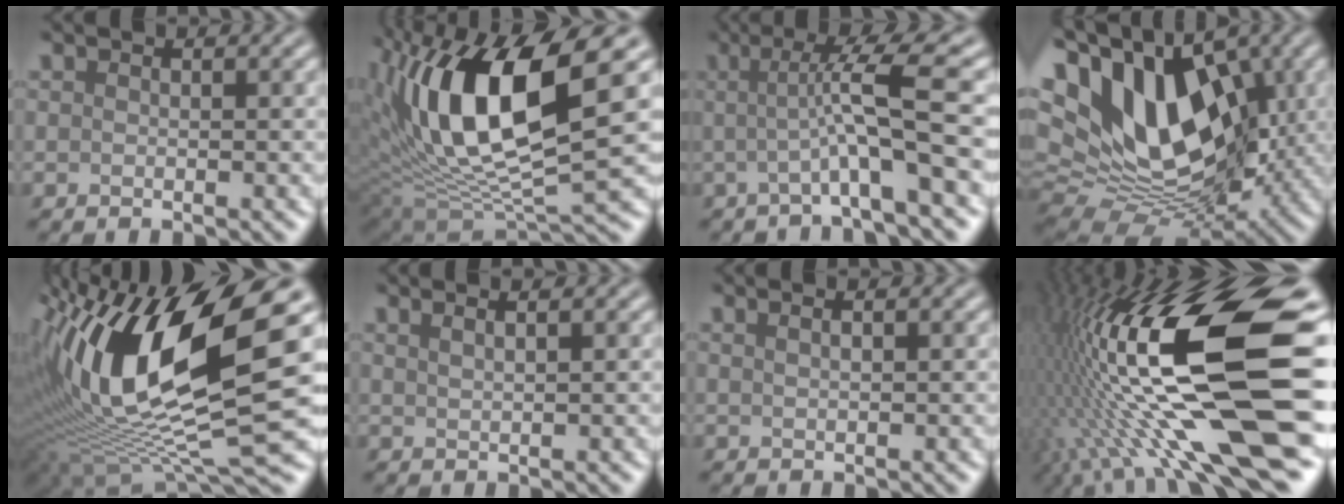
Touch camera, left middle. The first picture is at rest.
{"total": 12.7, "force": [2.5, 5.0, 11.4], "torque": [-0.218, -0.001, 0.053]}
{"total": 6.2, "force": [-0.8, 0.5, 6.2], "torque": [-0.106, 0.005, -0.014]}
{"total": 16.1, "force": [3.9, 9.5, 12.3], "torque": [-0.204, 0.017, 0.069]}
{"total": 15.0, "force": [3.5, 5.5, 13.5], "torque": [-0.275, 0.006, 0.063]}
{"total": 2.4, "force": [1.4, 1.1, 1.7], "torque": [-0.006, 0.023, -0.004]}
{"total": 1.9, "force": [0.8, 1.0, 1.5], "torque": [-0.009, 0.014, -0.009]}
{"total": 18.0, "force": [-0.8, 5.2, 17.2], "torque": [-0.304, 0.013, -0.013]}